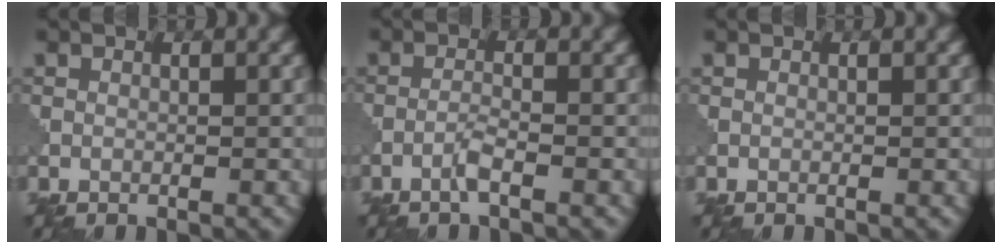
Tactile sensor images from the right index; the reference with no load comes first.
{"total": 1.6, "force": [-1.0, 0.1, 1.2], "torque": [-0.024, 0.006, -0.024]}
{"total": 0.0}